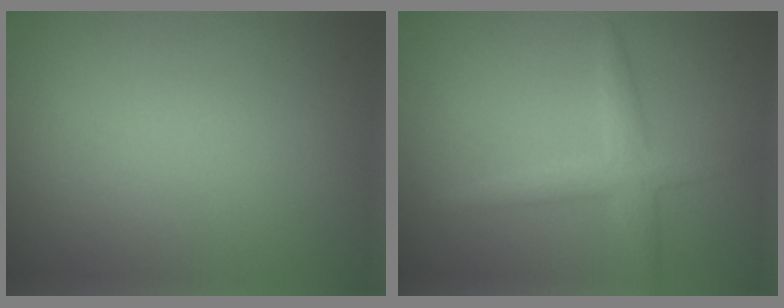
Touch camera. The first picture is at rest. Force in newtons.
{"total": 2.8, "press": 2.8, "slide": 0.0}